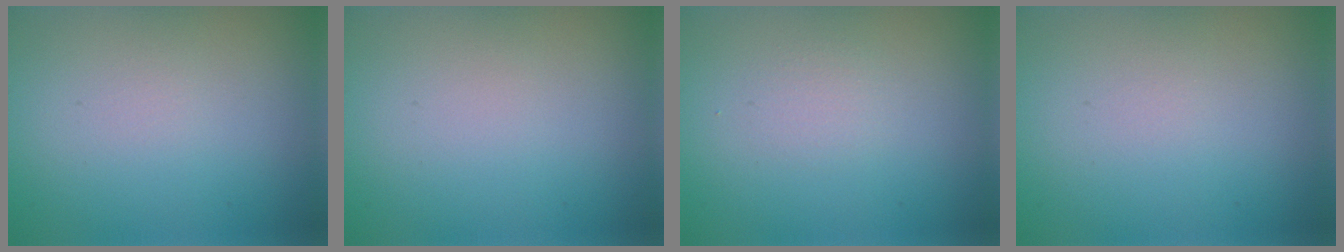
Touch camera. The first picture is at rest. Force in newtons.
{"total": 0.0}
{"total": 0.9, "press": 0.9, "slide": 0.0}
{"total": 0.0}